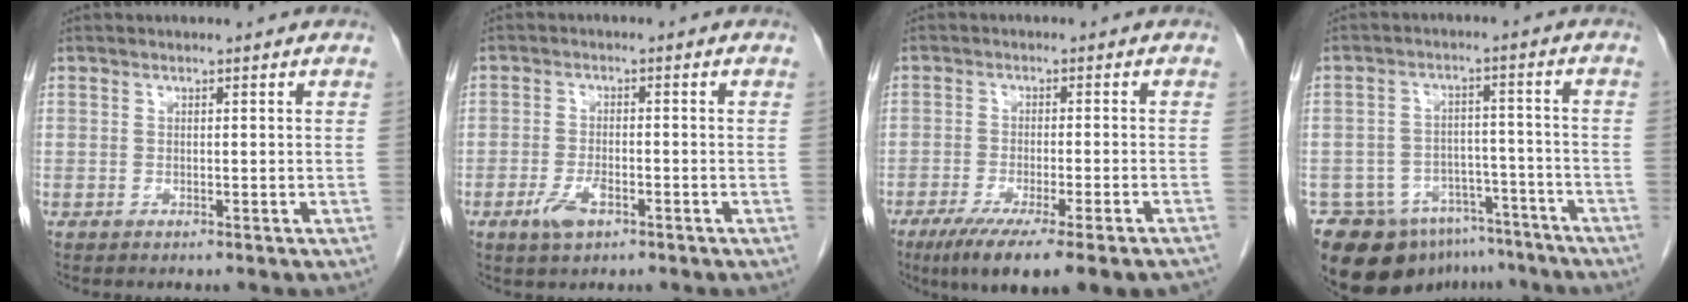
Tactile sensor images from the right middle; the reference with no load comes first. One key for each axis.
{"total": 3.8, "fx": -2.0, "fy": 1.4, "fz": 2.9, "tx": -0.061, "ty": -0.001, "tz": -0.033}
{"total": 14.8, "fx": -11.2, "fy": 1.1, "fz": 9.6, "tx": -0.111, "ty": -0.031, "tz": -0.167}
{"total": 13.3, "fx": -9.9, "fy": 8.0, "fz": 3.6, "tx": -0.061, "ty": 0.028, "tz": -0.137}